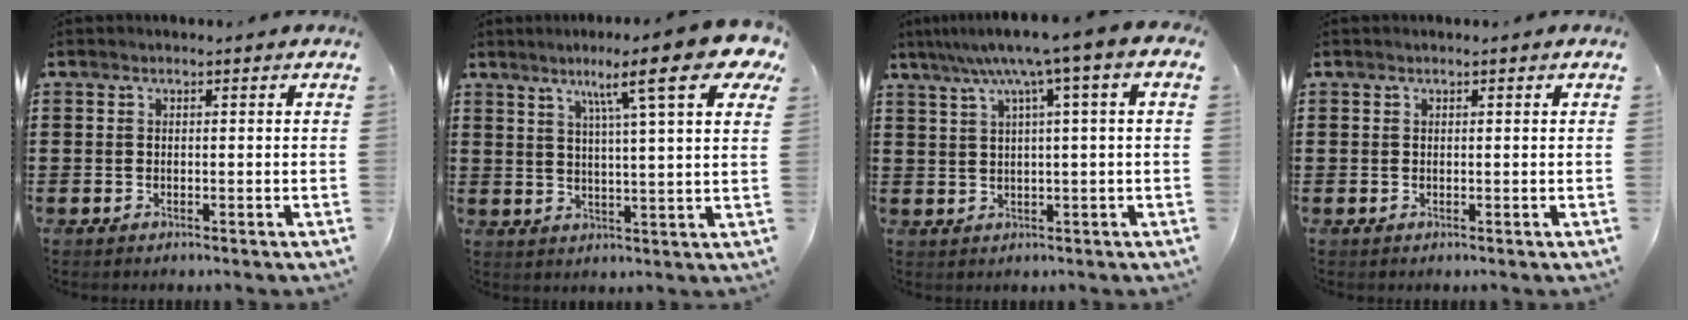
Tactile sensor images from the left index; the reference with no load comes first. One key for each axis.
{"total": 12.7, "fx": 7.5, "fy": 1.4, "fz": 10.2, "tx": -0.175, "ty": -0.016, "tz": 0.114}
{"total": 6.3, "fx": 2.5, "fy": -0.3, "fz": 5.8, "tx": -0.118, "ty": -0.007, "tz": 0.035}
{"total": 0.0}